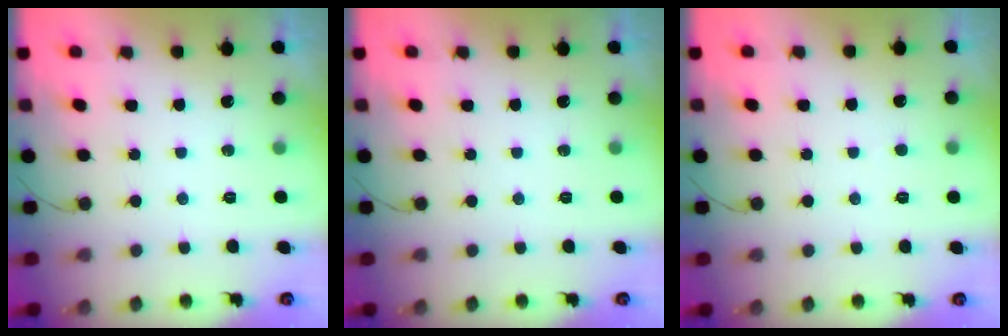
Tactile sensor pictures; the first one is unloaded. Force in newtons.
{"total": 0.0}
{"total": 2.5, "press": 2.5, "slide": 0.2}